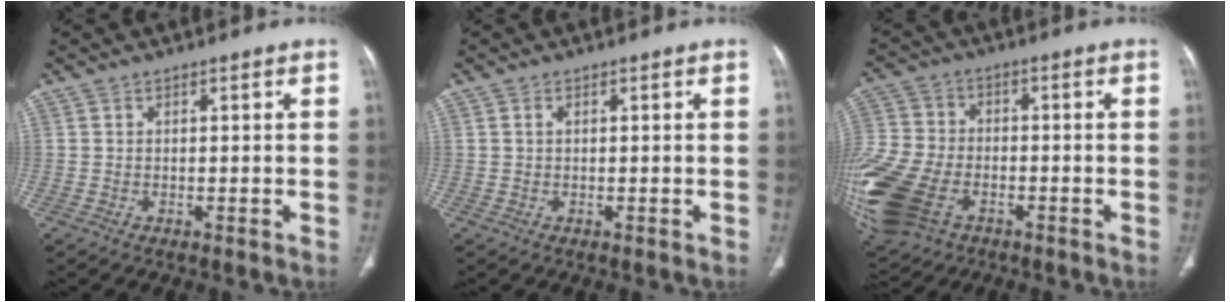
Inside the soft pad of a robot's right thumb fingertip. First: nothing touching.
{"total": 0.6, "force": [0.2, 0.4, 0.5], "torque": [-0.012, 0.003, 0.003]}
{"total": 23.8, "force": [-8.8, 16.0, 15.3], "torque": [-0.419, -0.006, -0.156]}